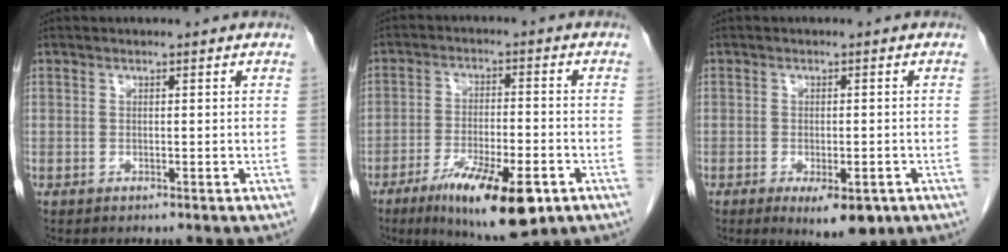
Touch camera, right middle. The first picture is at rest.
{"total": 13.7, "force": [-7.5, 3.1, 11.1], "torque": [-0.181, -0.023, -0.113]}
{"total": 6.6, "force": [-3.5, 2.2, 5.1], "torque": [-0.066, -0.011, -0.041]}